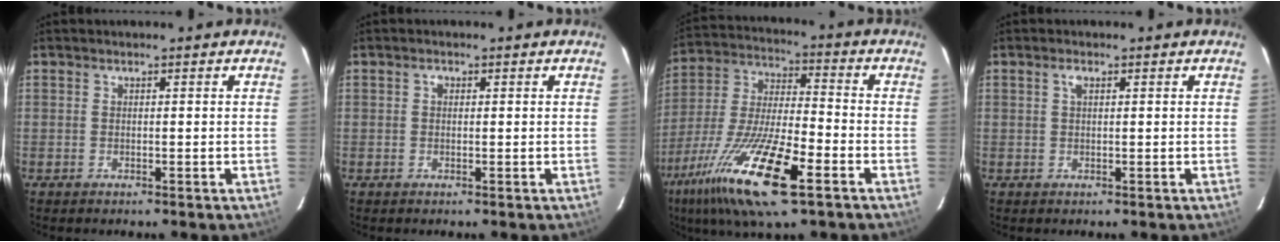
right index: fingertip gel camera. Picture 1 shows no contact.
{"total": 0.8, "force": [0.2, 0.7, 0.4], "torque": [-0.006, 0.005, 0.001]}
{"total": 20.7, "force": [-11.0, 4.7, 16.9], "torque": [-0.348, -0.046, -0.212]}
{"total": 1.2, "force": [0.5, 0.5, 0.9], "torque": [-0.019, 0.004, 0.007]}